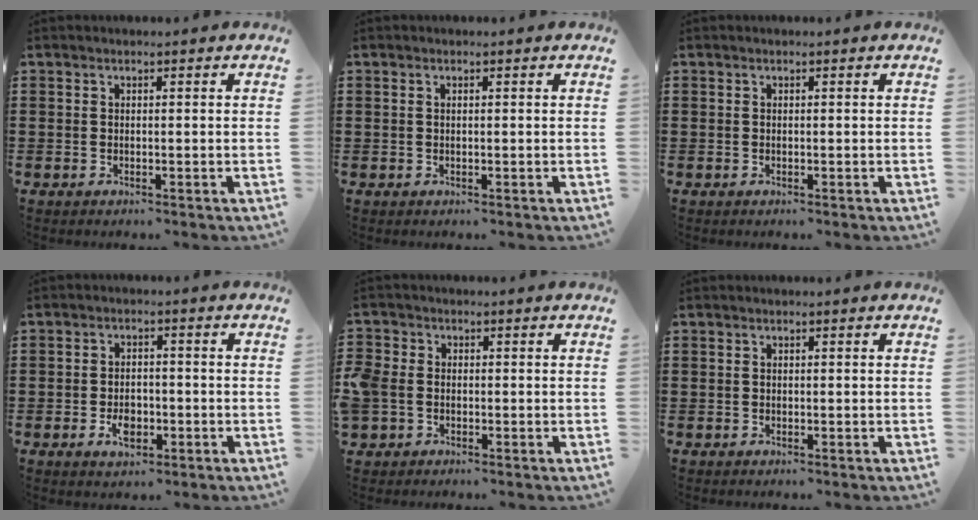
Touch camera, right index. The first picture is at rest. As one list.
[{"total": 0.0}, {"total": 0.0}, {"total": 3.6, "force": [-1.3, 2.3, 2.5], "torque": [-0.039, 0.000, -0.024]}, {"total": 3.0, "force": [-0.8, 2.5, 1.5], "torque": [-0.054, -0.001, -0.024]}, {"total": 0.0}]